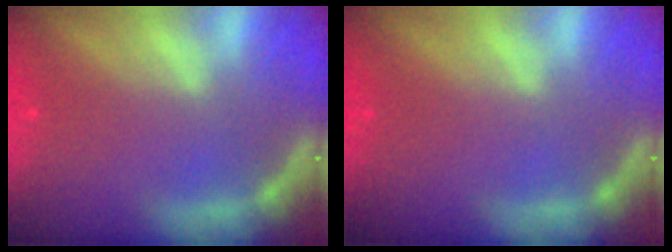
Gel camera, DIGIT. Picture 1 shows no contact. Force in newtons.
{"total": 0.0}